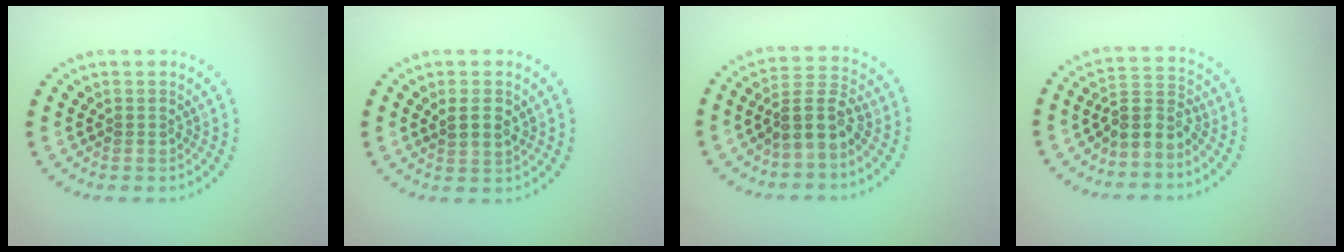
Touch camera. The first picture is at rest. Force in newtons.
{"total": 2.2, "press": 2.1, "slide": 0.6}
{"total": 3.8, "press": 3.4, "slide": 1.6}
{"total": 3.2, "press": 2.7, "slide": 1.7}